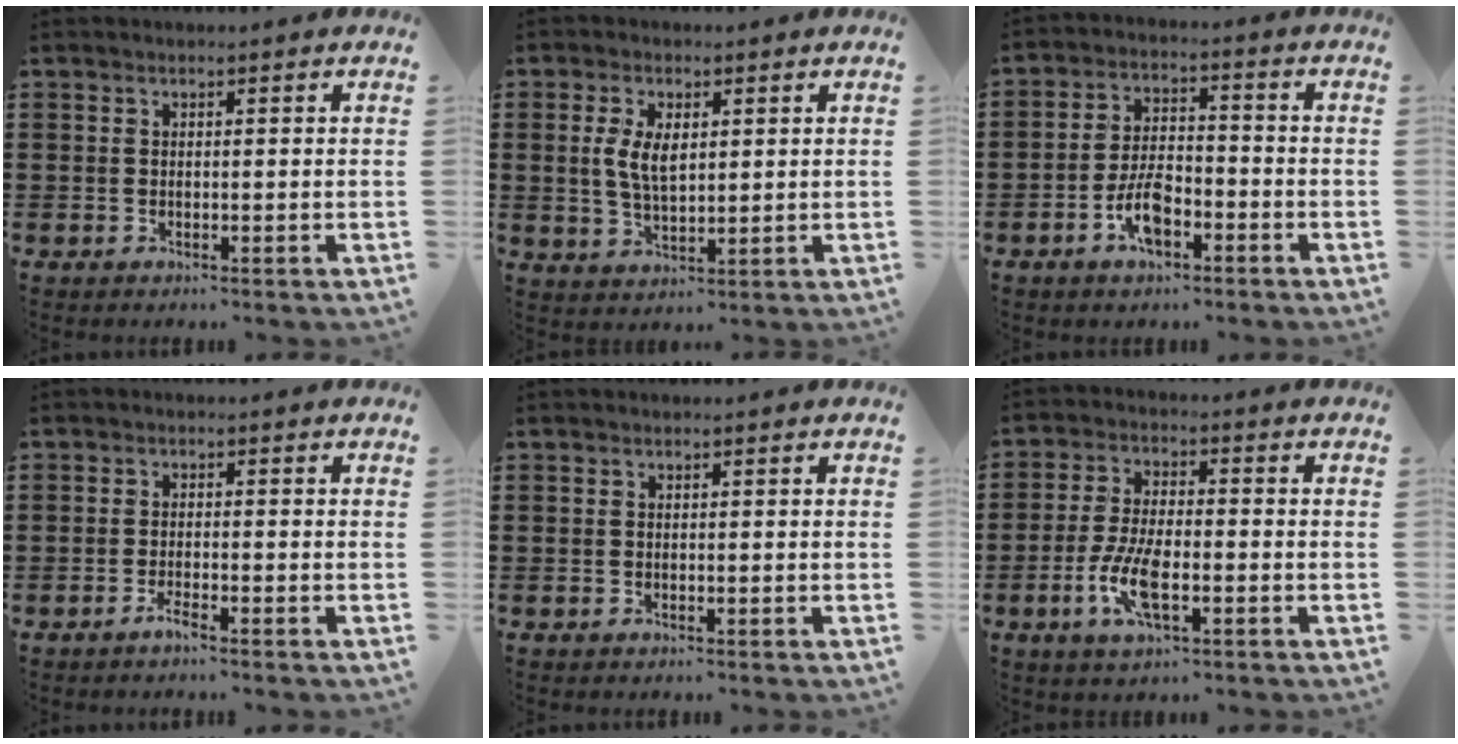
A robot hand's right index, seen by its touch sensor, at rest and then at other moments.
{"total": 5.4, "force": [0.9, 2.8, 4.6], "torque": [-0.095, 0.009, 0.015]}
{"total": 6.7, "force": [-3.1, 3.1, 5.1], "torque": [-0.116, 0.003, -0.064]}
{"total": 1.6, "force": [-1.3, 0.1, 0.9], "torque": [-0.023, -0.007, -0.026]}
{"total": 0.0}
{"total": 7.6, "force": [-2.7, 3.0, 6.5], "torque": [-0.147, -0.009, -0.054]}